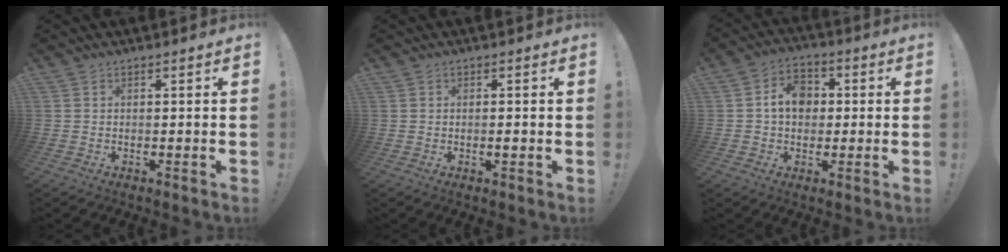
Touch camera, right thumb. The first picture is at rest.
{"total": 0.8, "force": [-0.3, 0.6, 0.3], "torque": [0.002, 0.001, -0.005]}
{"total": 9.4, "force": [1.2, 7.5, 5.5], "torque": [-0.069, 0.007, 0.025]}